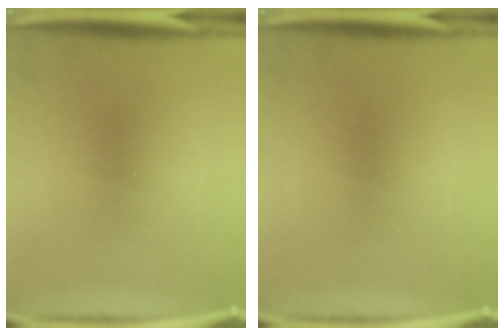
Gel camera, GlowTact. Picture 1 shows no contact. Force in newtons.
{"total": 0.0}